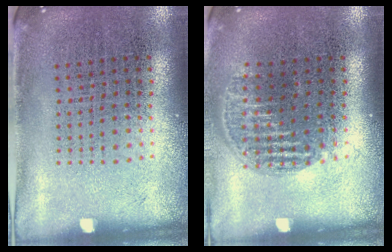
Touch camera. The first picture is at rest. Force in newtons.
{"total": 1.2, "press": 1.1, "slide": 0.5}